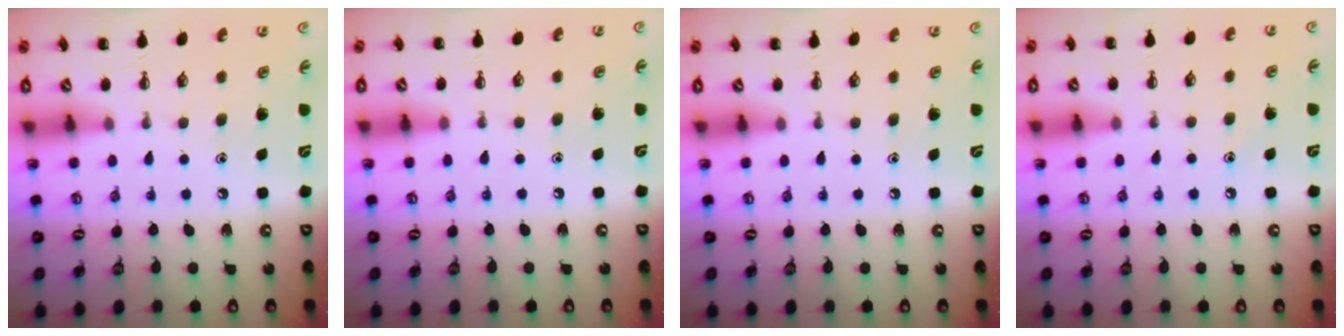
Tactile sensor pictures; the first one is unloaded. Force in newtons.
{"total": 6.3, "press": 6.0, "slide": 2.0}
{"total": 0.0}
{"total": 6.3, "press": 5.9, "slide": 2.0}